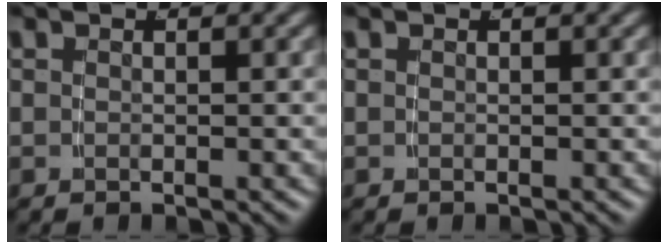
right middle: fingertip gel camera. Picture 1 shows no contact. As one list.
[{"total": 0.0}]